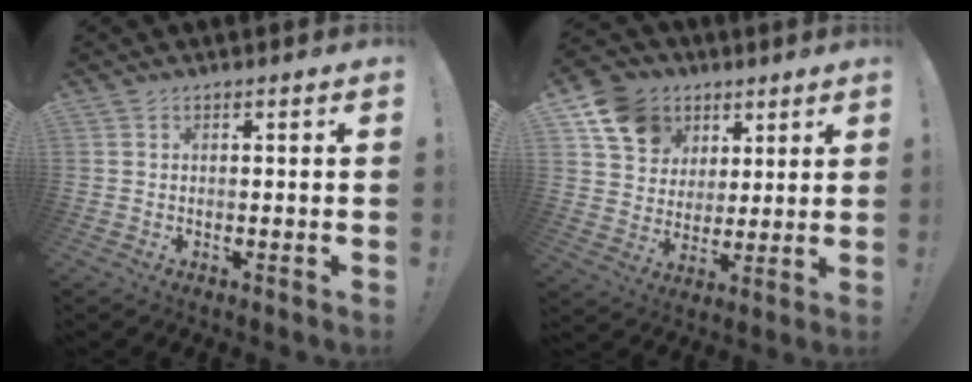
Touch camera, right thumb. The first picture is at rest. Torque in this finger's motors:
{"motor_torque": [0.69, 2.26, 0.20, -0.05, 0.01]}